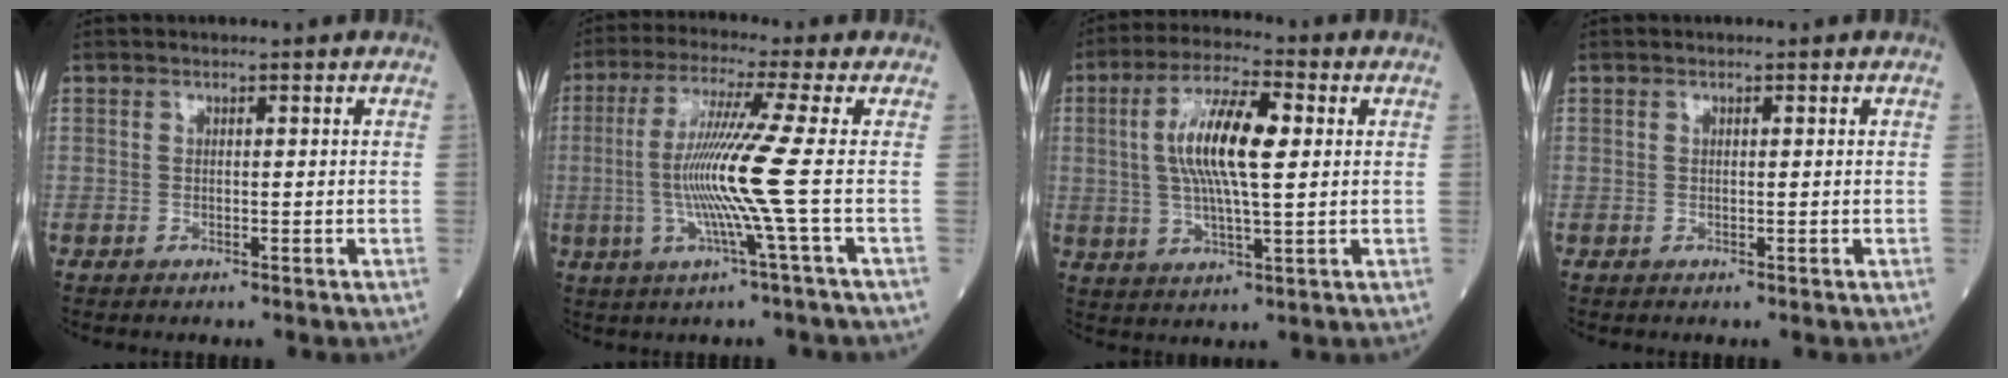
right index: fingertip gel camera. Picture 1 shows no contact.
{"total": 10.3, "force": [-1.0, -2.5, 9.9], "torque": [-0.202, -0.008, -0.020]}
{"total": 11.7, "force": [2.0, 2.6, 11.2], "torque": [-0.219, 0.015, 0.035]}
{"total": 0.0}